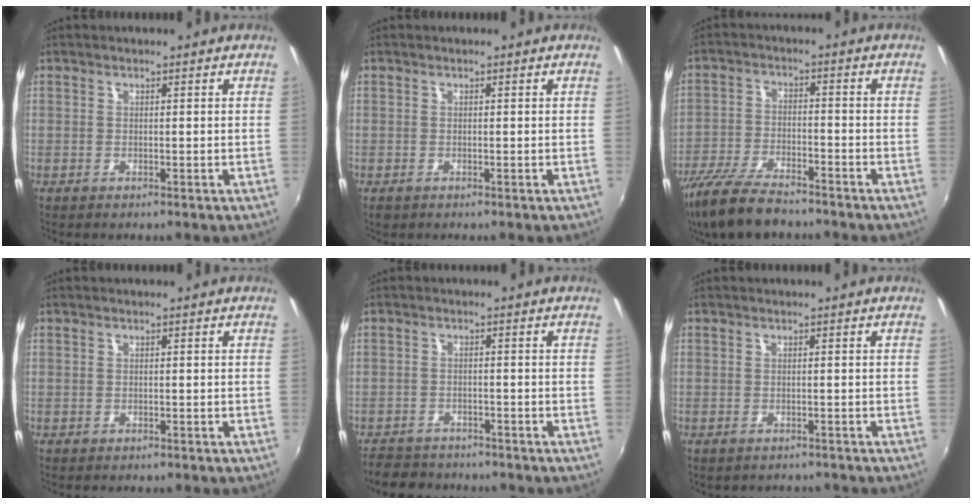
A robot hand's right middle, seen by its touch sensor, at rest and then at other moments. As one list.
[{"total": 0.7, "force": [-0.4, 0.6, 0.2], "torque": [-0.006, -0.004, -0.006]}, {"total": 14.4, "force": [-11.5, 4.4, 7.3], "torque": [-0.168, -0.027, -0.212]}, {"total": 0.8, "force": [-0.4, 0.7, 0.2], "torque": [-0.005, -0.001, -0.004]}, {"total": 7.4, "force": [-6.4, 3.3, 1.6], "torque": [-0.054, 0.000, -0.102]}, {"total": 2.3, "force": [-1.8, 1.2, 0.6], "torque": [-0.017, -0.010, -0.023]}]